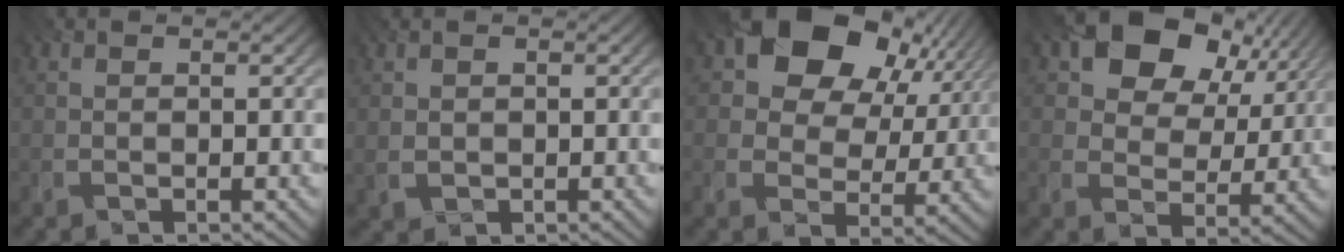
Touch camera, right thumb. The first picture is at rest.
{"total": 1.4, "force": [0.3, 1.0, 0.9], "torque": [-0.024, -0.001, 0.009]}
{"total": 14.0, "force": [5.3, 9.9, 8.3], "torque": [-0.121, 0.003, 0.082]}
{"total": 12.7, "force": [5.7, 8.6, 7.4], "torque": [-0.118, 0.006, 0.082]}